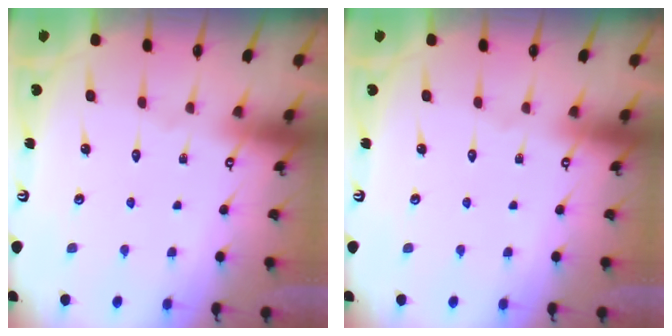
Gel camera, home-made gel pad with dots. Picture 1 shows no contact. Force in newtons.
{"total": 0.0}